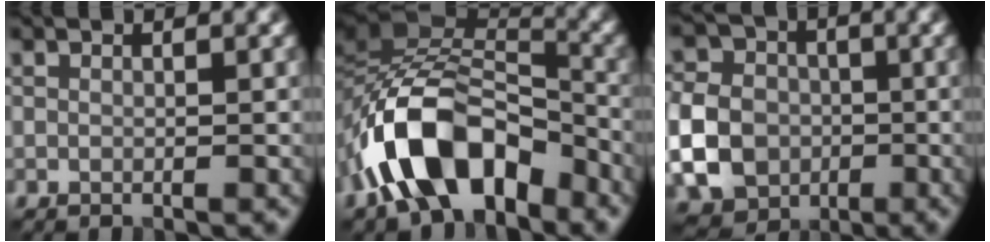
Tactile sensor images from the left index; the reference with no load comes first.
{"total": 11.5, "force": [-6.1, 6.3, 7.5], "torque": [-0.126, 0.015, -0.121]}
{"total": 8.2, "force": [-1.8, 6.8, 4.3], "torque": [-0.092, -0.005, -0.042]}